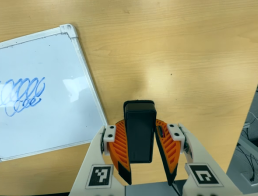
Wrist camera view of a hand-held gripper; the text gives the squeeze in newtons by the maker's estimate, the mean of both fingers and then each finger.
{"total": 8.7, "left": 7.0, "right": 10.5}